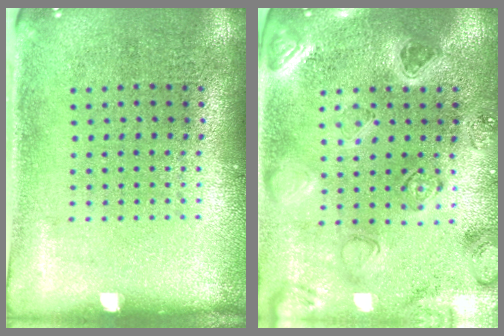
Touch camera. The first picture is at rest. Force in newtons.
{"total": 2.2, "press": 2.2, "slide": 0.3}